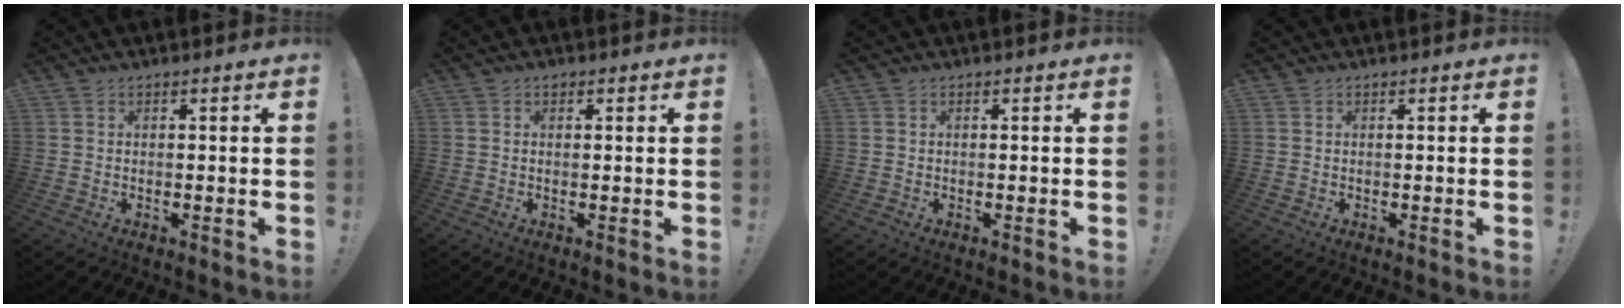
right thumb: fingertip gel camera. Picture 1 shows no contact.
{"total": 0.6, "force": [0.4, 0.4, 0.2], "torque": [-0.002, 0.001, 0.006]}
{"total": 0.0}
{"total": 0.0}